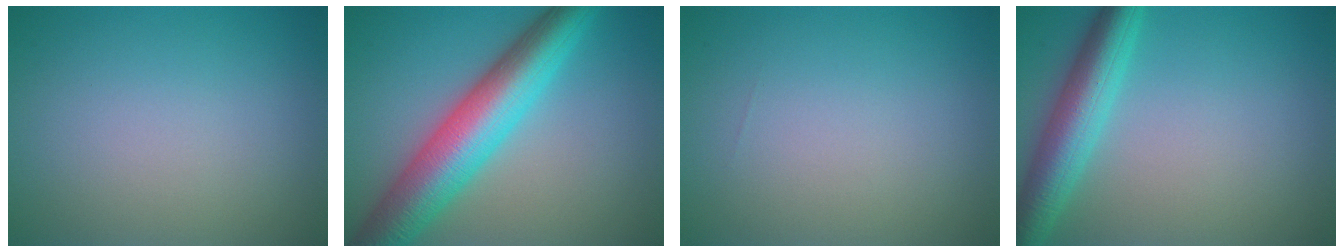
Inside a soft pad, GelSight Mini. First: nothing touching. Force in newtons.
{"total": 9.3, "press": 9.3, "slide": 0.1}
{"total": 0.0}
{"total": 5.6, "press": 5.6, "slide": 0.2}